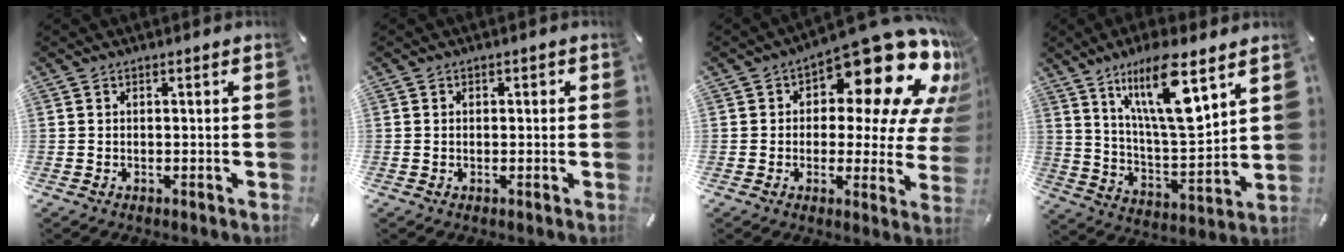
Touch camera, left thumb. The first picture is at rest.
{"total": 1.0, "force": [-0.1, 0.7, 0.6], "torque": [-0.012, 0.005, -0.004]}
{"total": 20.9, "force": [11.6, 9.4, 14.7], "torque": [-0.193, -0.089, 0.188]}
{"total": 17.8, "force": [10.7, 5.2, 13.3], "torque": [-0.246, -0.044, 0.172]}